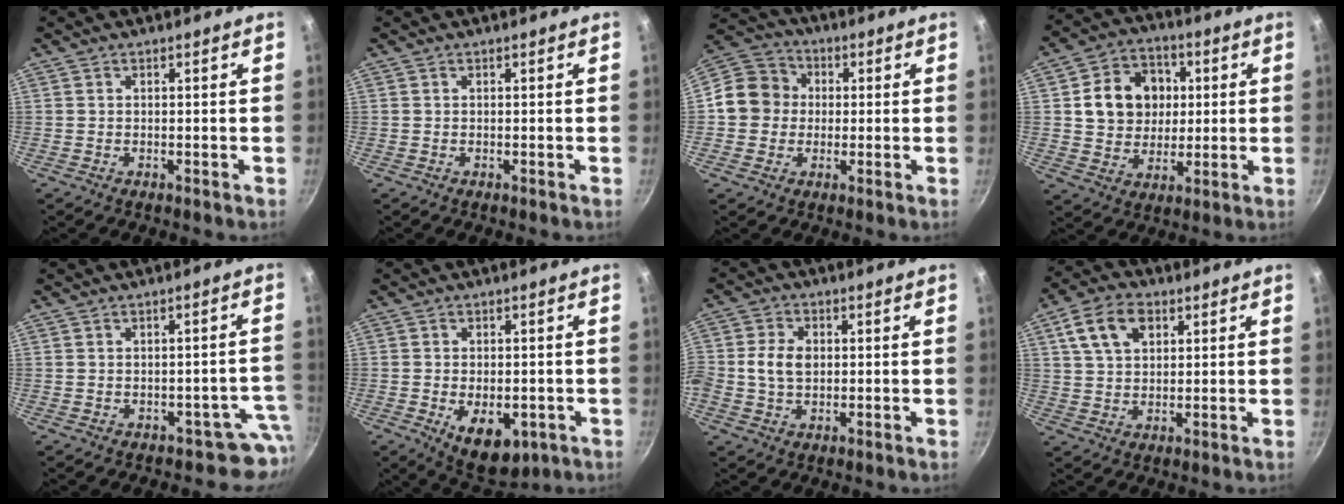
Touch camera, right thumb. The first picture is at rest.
{"total": 0.0}
{"total": 10.1, "force": [0.1, 9.3, 4.0], "torque": [-0.038, 0.022, -0.020]}
{"total": 13.4, "force": [2.3, 11.1, 7.2], "torque": [-0.089, 0.010, 0.036]}
{"total": 5.1, "force": [-2.5, 4.1, 1.6], "torque": [0.051, 0.042, -0.020]}
{"total": 9.7, "force": [-2.9, 5.6, 7.4], "torque": [-0.076, 0.000, -0.024]}
{"total": 6.6, "force": [0.3, 4.8, 4.5], "torque": [-0.075, 0.008, -0.002]}
{"total": 10.1, "force": [3.9, 6.6, 6.5], "torque": [-0.105, 0.005, 0.068]}